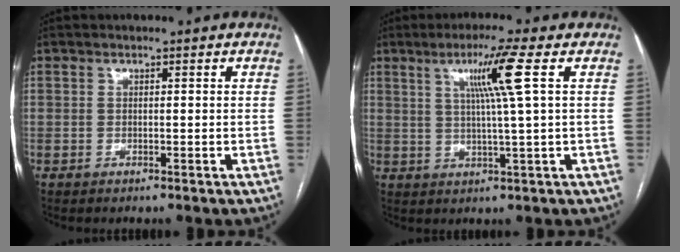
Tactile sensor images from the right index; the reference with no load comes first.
{"total": 7.5, "force": [2.6, -1.8, 6.8], "torque": [-0.124, 0.000, 0.049]}